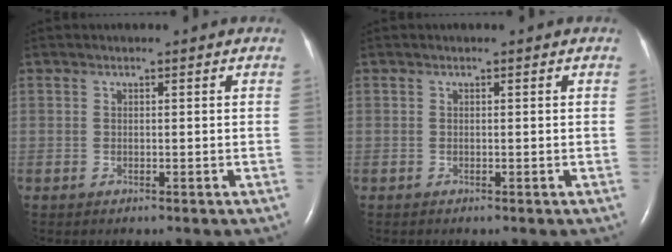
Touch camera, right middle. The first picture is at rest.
{"total": 0.0}